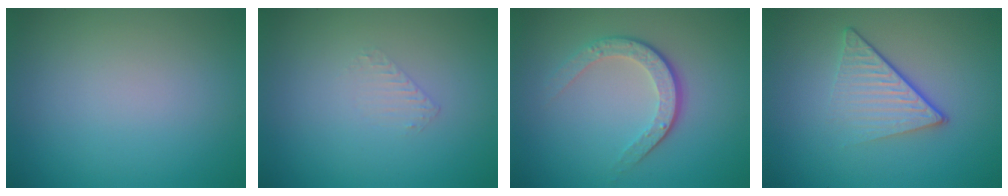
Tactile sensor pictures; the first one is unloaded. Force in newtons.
{"total": 0.6, "press": 0.4, "slide": 0.5}
{"total": 3.7, "press": 2.6, "slide": 2.6}
{"total": 4.4, "press": 2.8, "slide": 3.4}